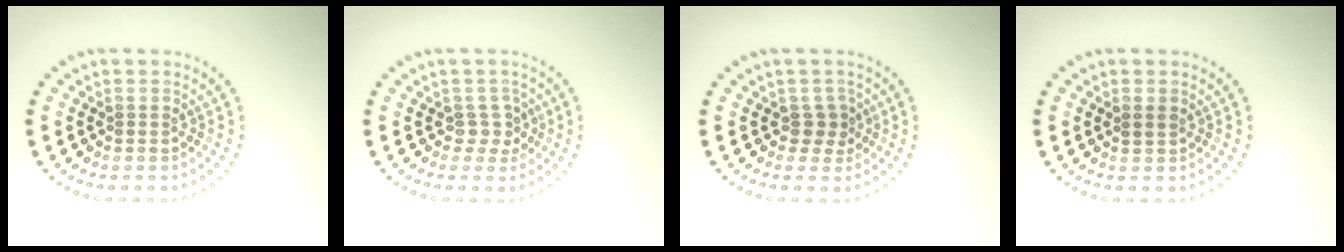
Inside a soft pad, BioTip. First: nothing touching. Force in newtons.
{"total": 1.6, "press": 1.3, "slide": 1.0}
{"total": 1.6, "press": 1.3, "slide": 1.0}
{"total": 1.0, "press": 0.9, "slide": 0.4}